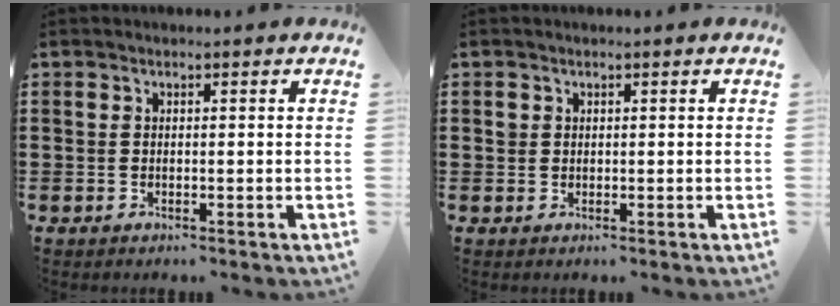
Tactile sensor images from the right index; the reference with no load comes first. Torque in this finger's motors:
{"motor_torque": [0.03, -0.02, 0.00, 0.01]}